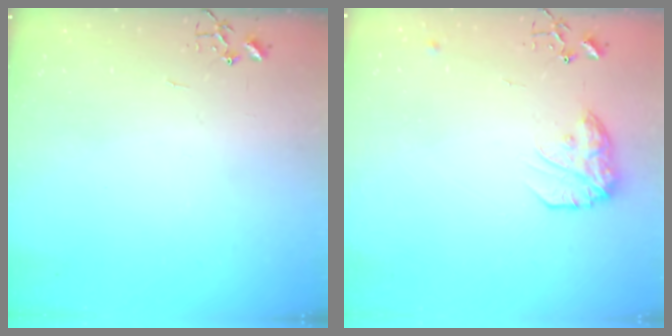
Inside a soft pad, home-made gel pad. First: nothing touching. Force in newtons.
{"total": 13.1, "press": 13.0, "slide": 0.7}